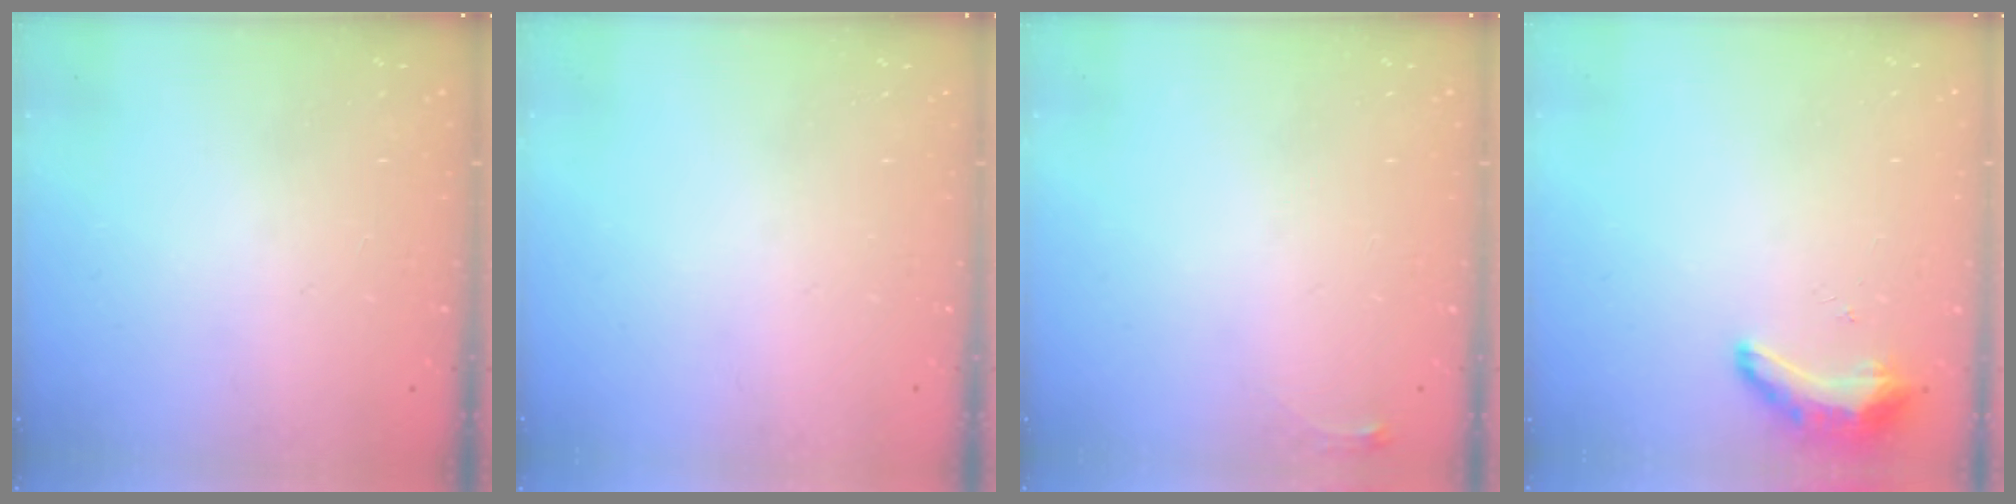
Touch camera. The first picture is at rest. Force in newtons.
{"total": 0.0}
{"total": 3.6, "press": 3.6, "slide": 0.5}
{"total": 8.8, "press": 8.7, "slide": 1.3}